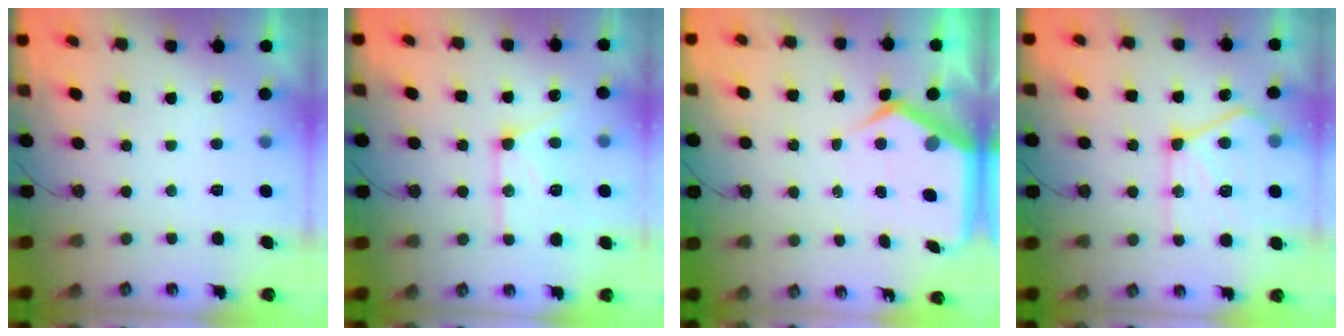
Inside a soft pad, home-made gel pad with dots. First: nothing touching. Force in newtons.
{"total": 13.6, "press": 13.5, "slide": 1.4}
{"total": 7.5, "press": 7.5, "slide": 0.5}
{"total": 17.9, "press": 17.8, "slide": 1.9}